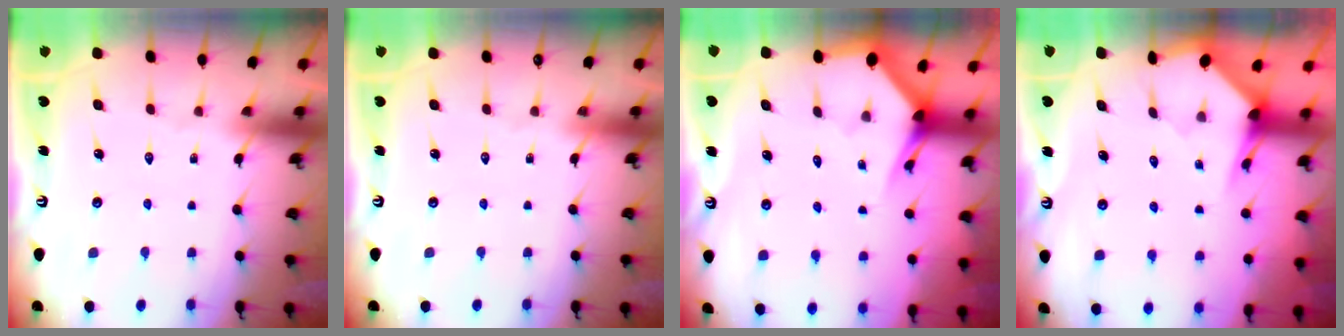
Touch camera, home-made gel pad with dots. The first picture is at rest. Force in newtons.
{"total": 0.0}
{"total": 2.9, "press": 2.9, "slide": 0.0}
{"total": 3.3, "press": 3.3, "slide": 0.3}